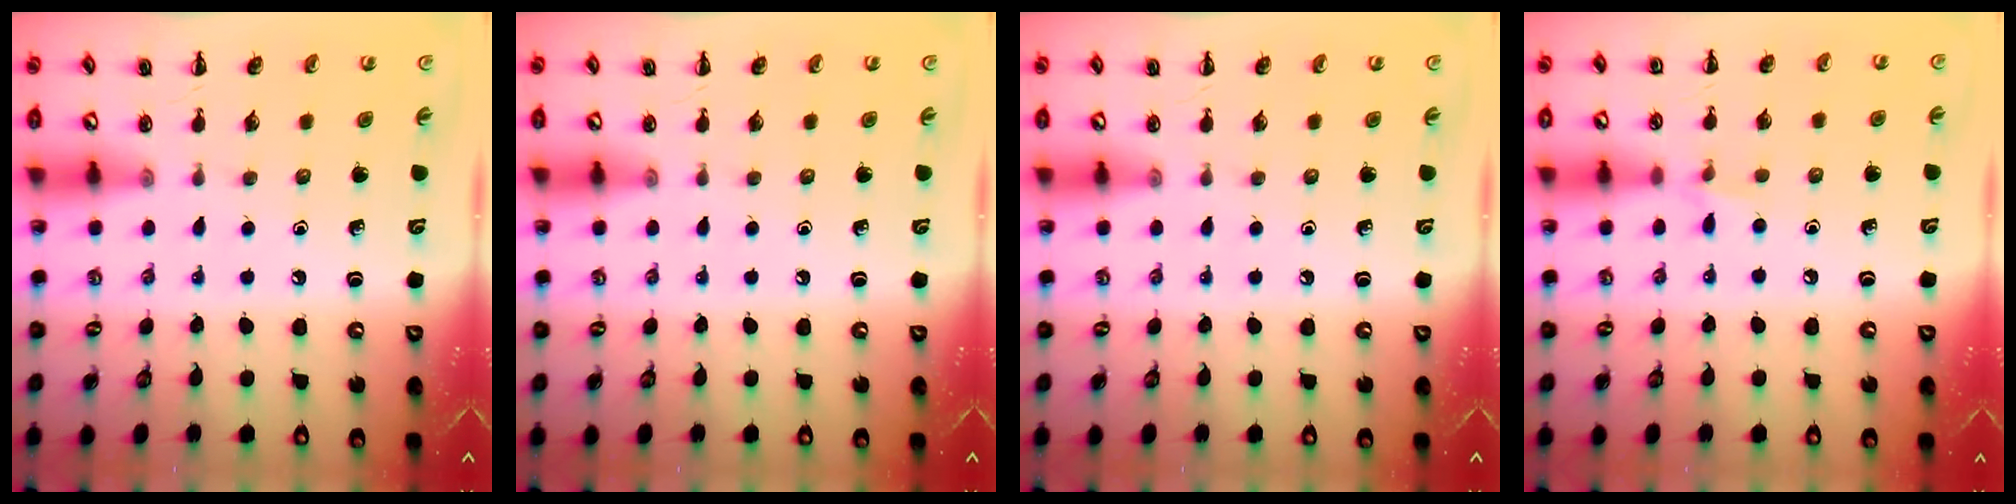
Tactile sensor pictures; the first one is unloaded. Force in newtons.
{"total": 0.0}
{"total": 0.0}
{"total": 3.6, "press": 3.5, "slide": 1.1}